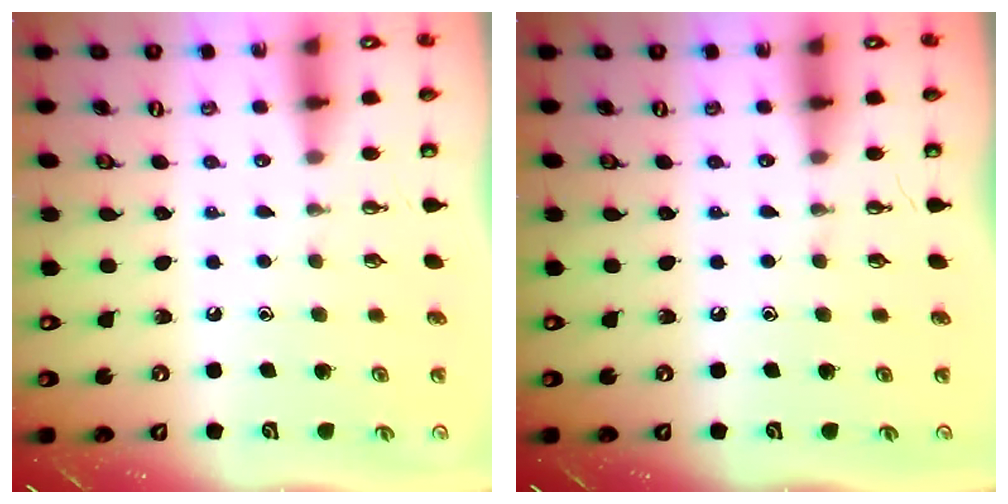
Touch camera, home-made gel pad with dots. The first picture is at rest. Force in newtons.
{"total": 0.0}